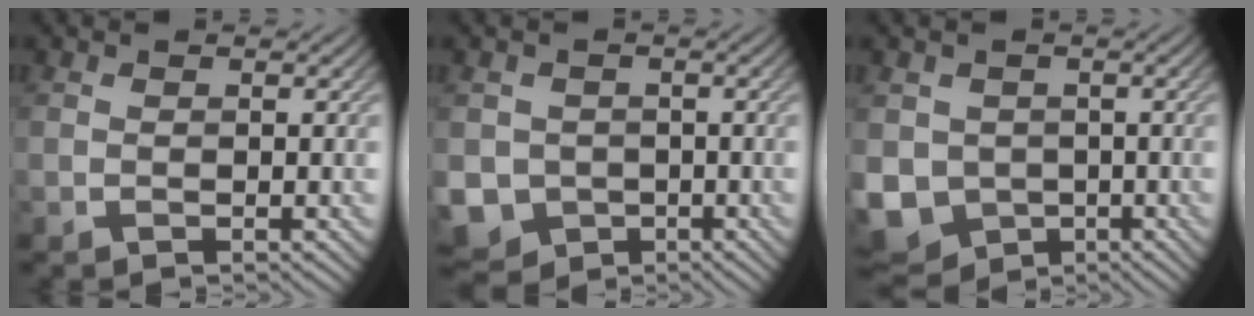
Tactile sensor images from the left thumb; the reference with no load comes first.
{"total": 5.9, "force": [-1.7, 5.3, 2.0], "torque": [-0.055, -0.026, -0.037]}
{"total": 7.3, "force": [-1.4, 6.4, 3.3], "torque": [-0.089, -0.029, -0.028]}